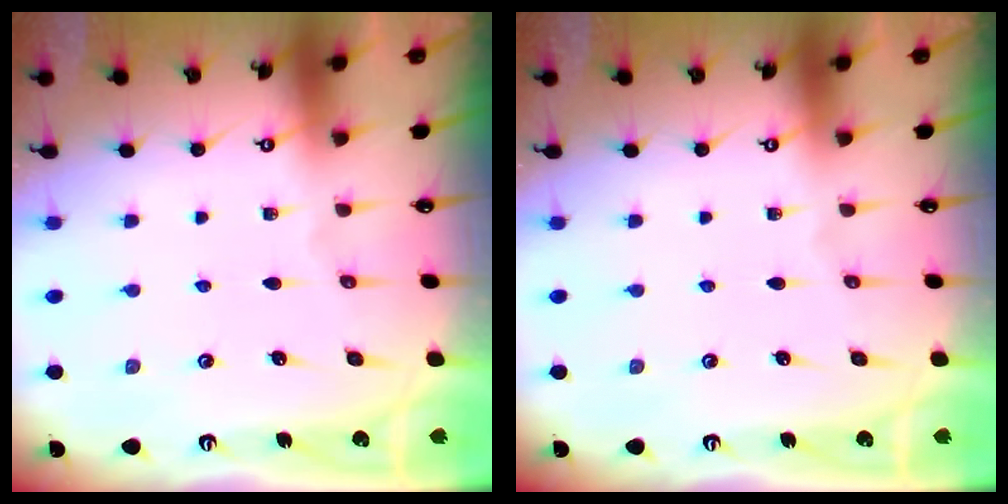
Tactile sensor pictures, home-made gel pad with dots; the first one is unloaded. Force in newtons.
{"total": 0.0}